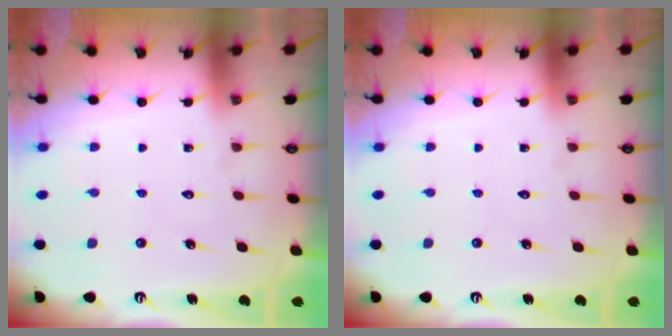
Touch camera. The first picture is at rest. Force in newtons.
{"total": 0.0}